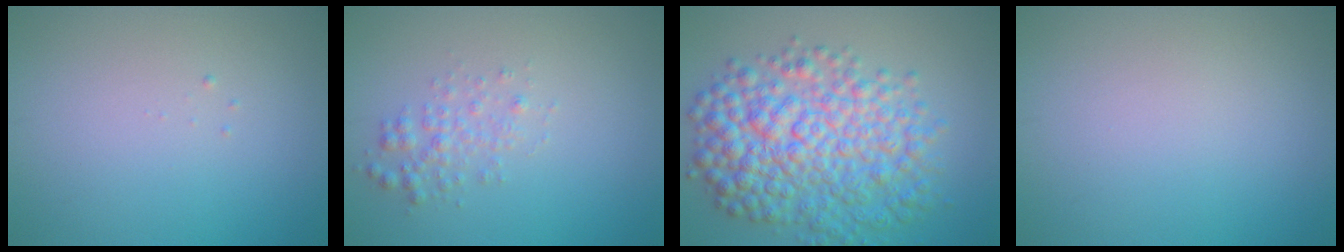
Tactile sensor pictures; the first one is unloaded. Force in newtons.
{"total": 1.8, "press": 1.8, "slide": 0.0}
{"total": 8.7, "press": 8.7, "slide": 0.1}
{"total": 0.0}